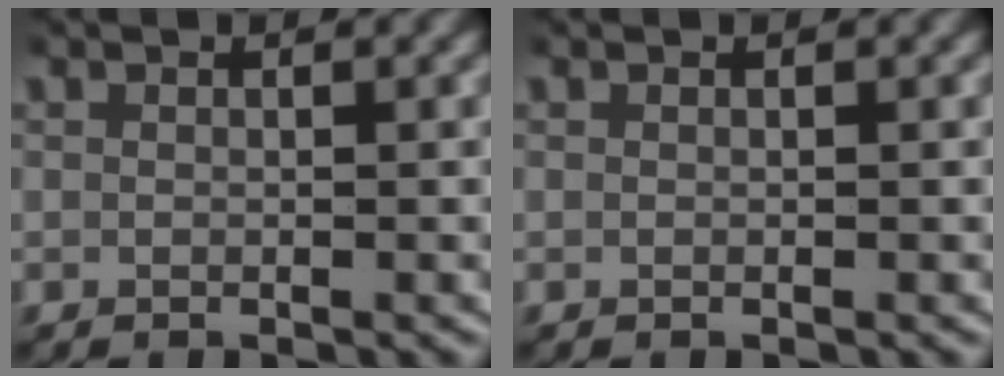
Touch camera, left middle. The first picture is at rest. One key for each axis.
{"total": 0.0}